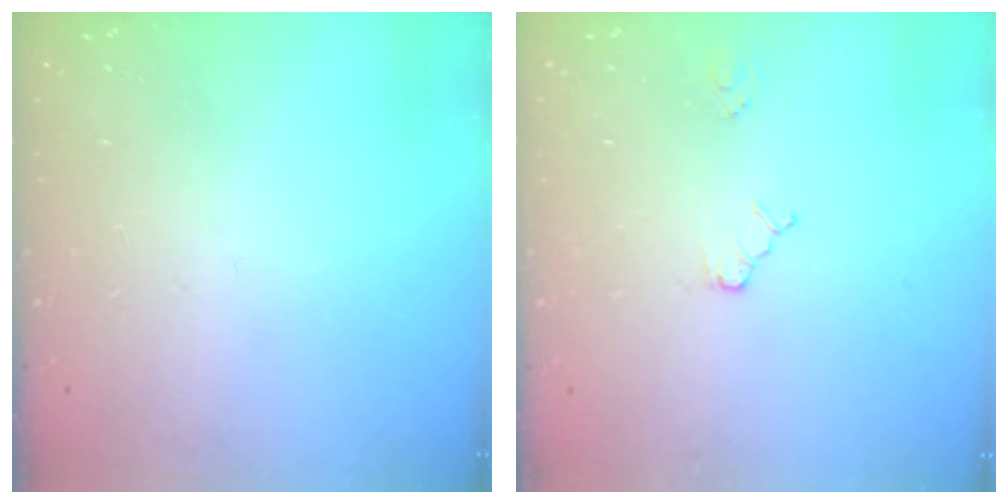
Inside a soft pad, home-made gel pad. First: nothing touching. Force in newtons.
{"total": 1.9, "press": 1.9, "slide": 0.3}